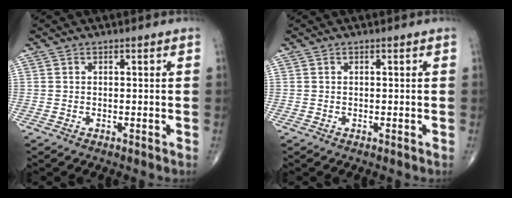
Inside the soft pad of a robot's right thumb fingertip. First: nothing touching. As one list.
[{"total": 0.0}]